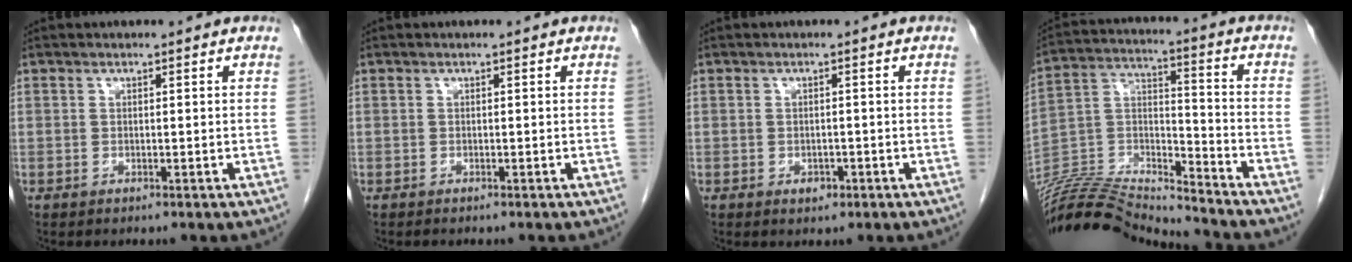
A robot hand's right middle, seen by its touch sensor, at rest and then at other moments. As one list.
[{"total": 0.6, "force": [-0.6, 0.1, 0.3], "torque": [-0.010, -0.002, -0.009]}, {"total": 1.5, "force": [-0.7, 1.1, 0.8], "torque": [-0.009, 0.003, -0.005]}, {"total": 18.6, "force": [-18.2, 0.0, 3.9], "torque": [-0.067, 0.029, -0.319]}]